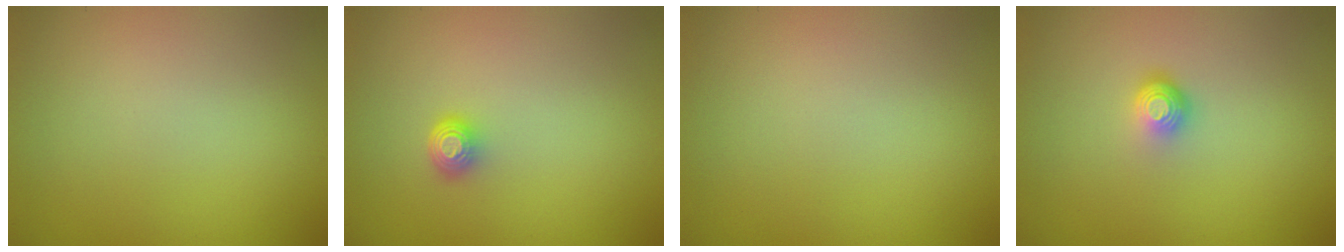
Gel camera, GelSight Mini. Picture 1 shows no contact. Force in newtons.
{"total": 1.6, "press": 1.2, "slide": 1.2}
{"total": 0.0}
{"total": 1.8, "press": 1.2, "slide": 1.3}